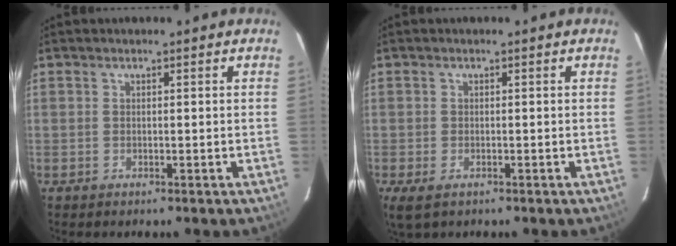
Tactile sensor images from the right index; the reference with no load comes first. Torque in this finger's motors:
{"motor_torque": [0.44, -0.18, 0.05, 0.01]}